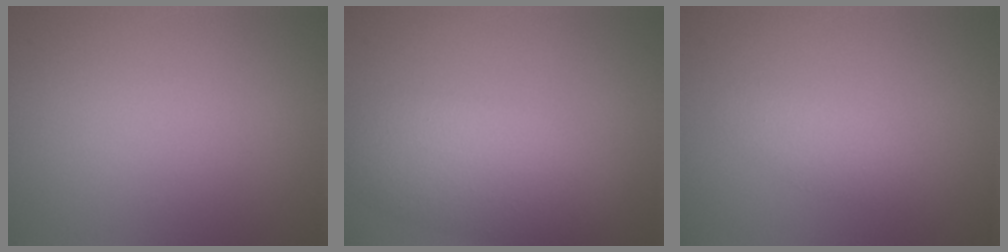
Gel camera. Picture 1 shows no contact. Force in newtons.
{"total": 6.4, "press": 6.4, "slide": 0.3}
{"total": 1.6, "press": 1.6, "slide": 0.0}